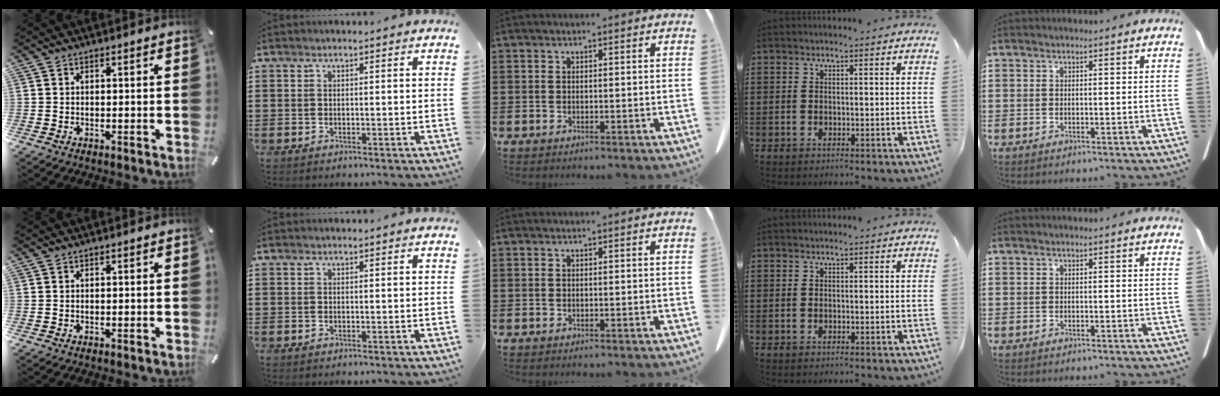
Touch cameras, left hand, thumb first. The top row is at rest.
{}